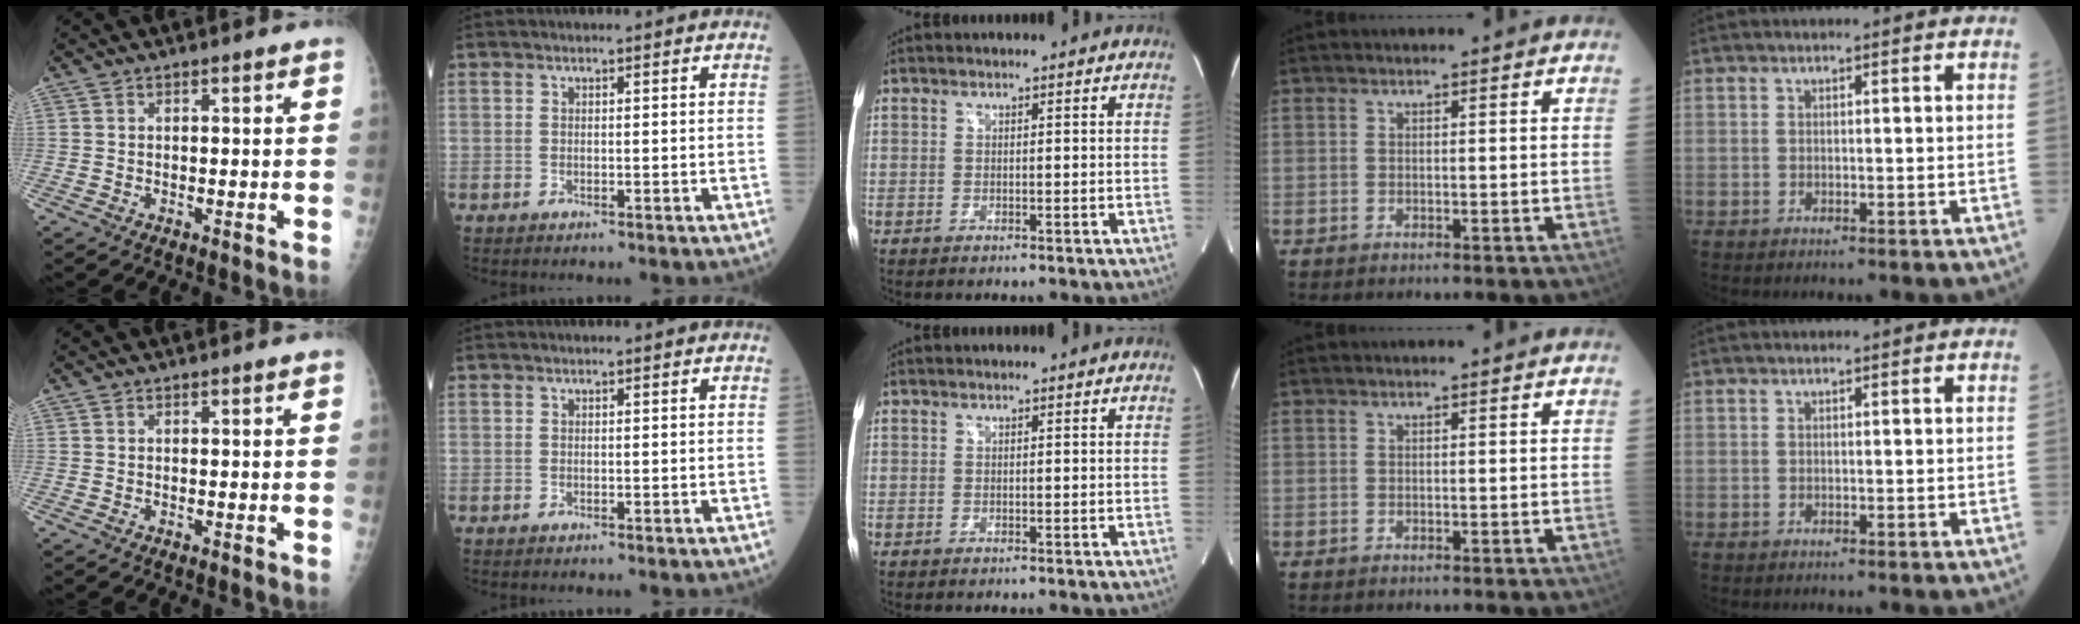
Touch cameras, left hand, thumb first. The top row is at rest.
{}